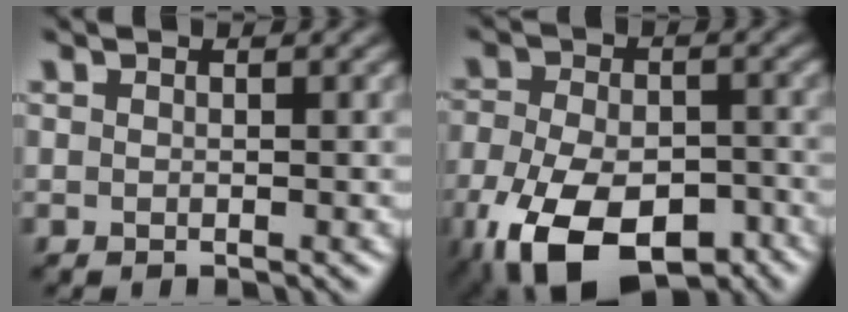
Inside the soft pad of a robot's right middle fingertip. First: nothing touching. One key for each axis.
{"total": 12.6, "fx": -6.8, "fy": 6.9, "fz": 8.0, "tx": -0.158, "ty": -0.046, "tz": -0.108}